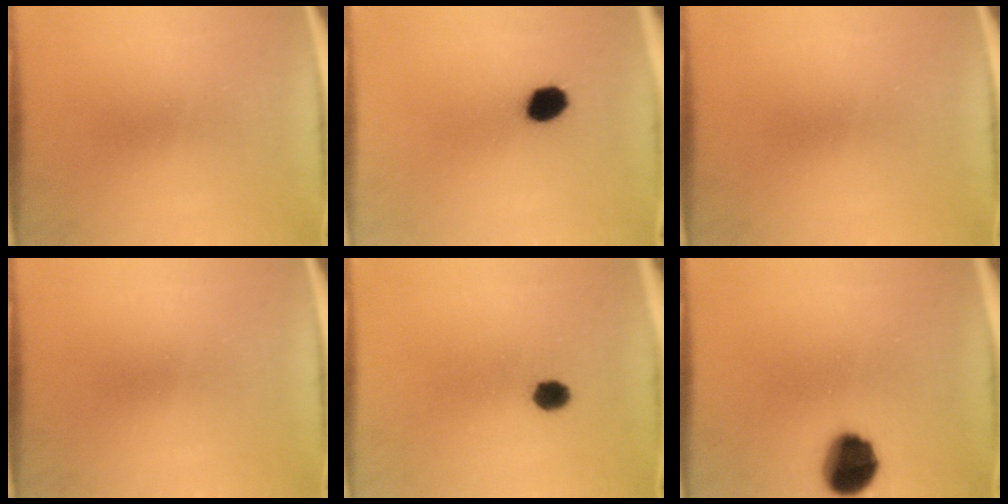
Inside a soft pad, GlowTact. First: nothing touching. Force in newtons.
{"total": 6.1}
{"total": 0.0}
{"total": 0.0}
{"total": 3.1}
{"total": 9.1}